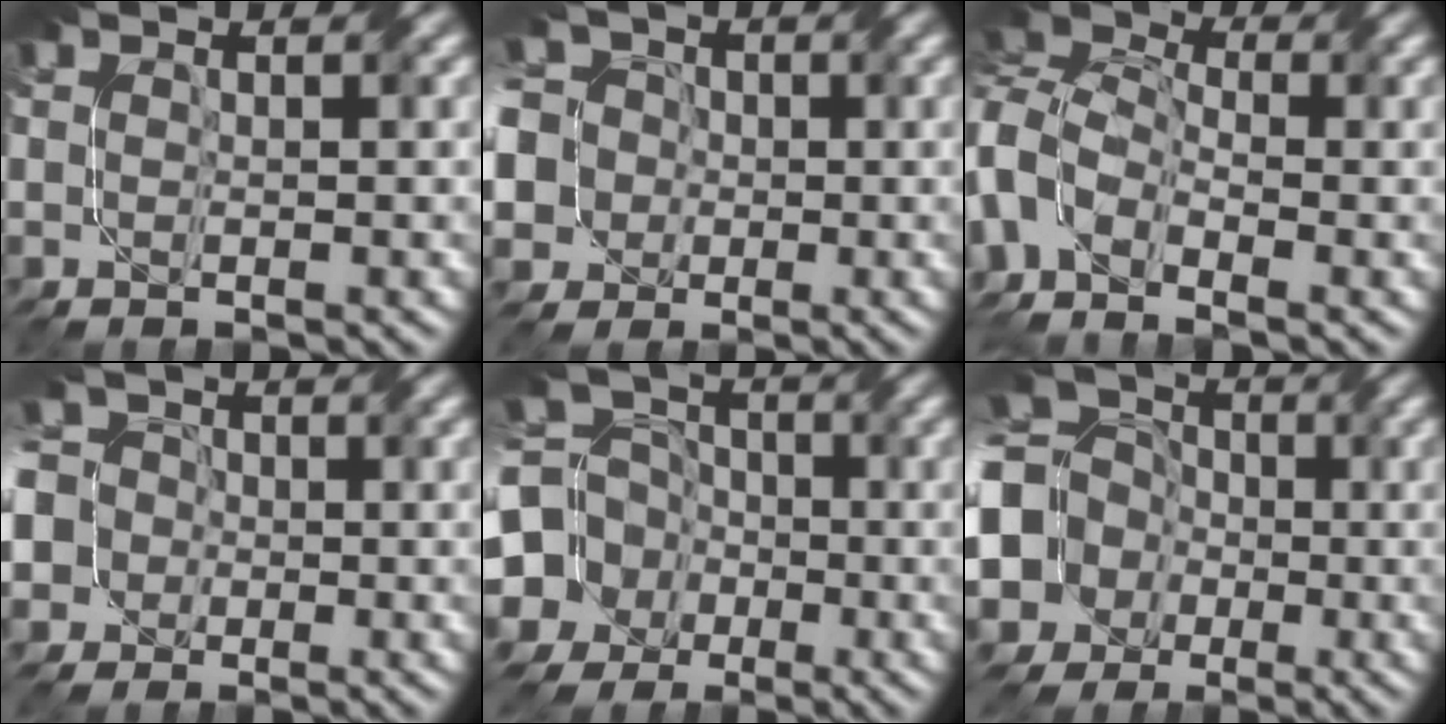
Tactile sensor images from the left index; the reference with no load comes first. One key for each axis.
{"total": 10.9, "fx": -1.6, "fy": 10.0, "fz": 4.1, "tx": -0.108, "ty": 0.006, "tz": -0.057}
{"total": 8.7, "fx": -3.3, "fy": 5.6, "fz": 5.8, "tx": -0.139, "ty": 0.001, "tz": -0.070}
{"total": 9.8, "fx": -2.1, "fy": 9.0, "fz": 3.2, "tx": -0.084, "ty": 0.005, "tz": -0.071}
{"total": 11.2, "fx": -2.3, "fy": 10.5, "fz": 3.3, "tx": -0.116, "ty": -0.013, "tz": -0.068}
{"total": 15.9, "fx": -1.0, "fy": 14.6, "fz": 6.0, "tx": -0.180, "ty": 0.009, "tz": -0.059}